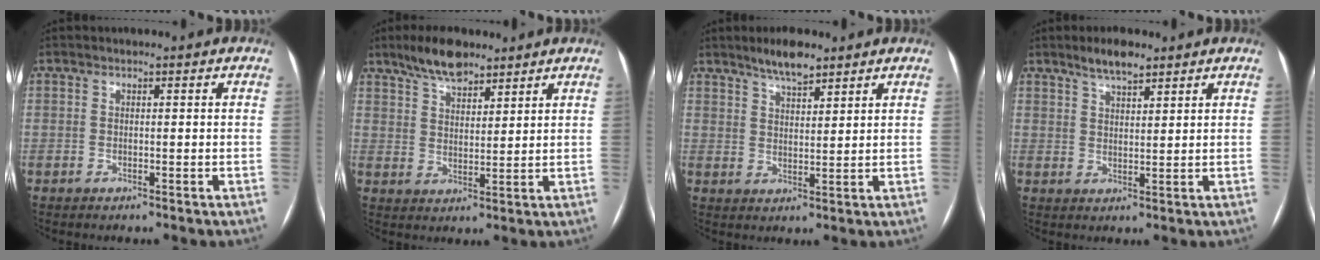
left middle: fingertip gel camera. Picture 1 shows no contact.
{"total": 7.4, "force": [5.8, 2.5, 3.7], "torque": [-0.071, 0.007, 0.107]}
{"total": 5.5, "force": [4.4, 1.2, 3.1], "torque": [-0.062, 0.005, 0.076]}
{"total": 4.8, "force": [3.7, 1.2, 2.9], "torque": [-0.057, 0.005, 0.065]}